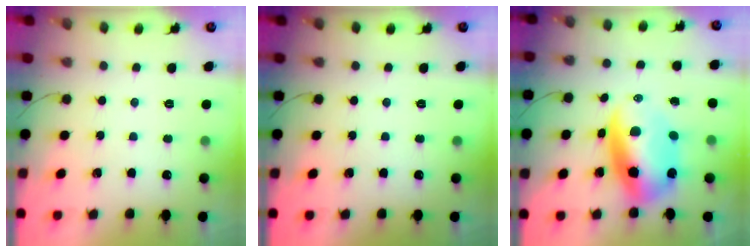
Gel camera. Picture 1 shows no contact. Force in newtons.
{"total": 0.0}
{"total": 12.2, "press": 11.8, "slide": 3.0}